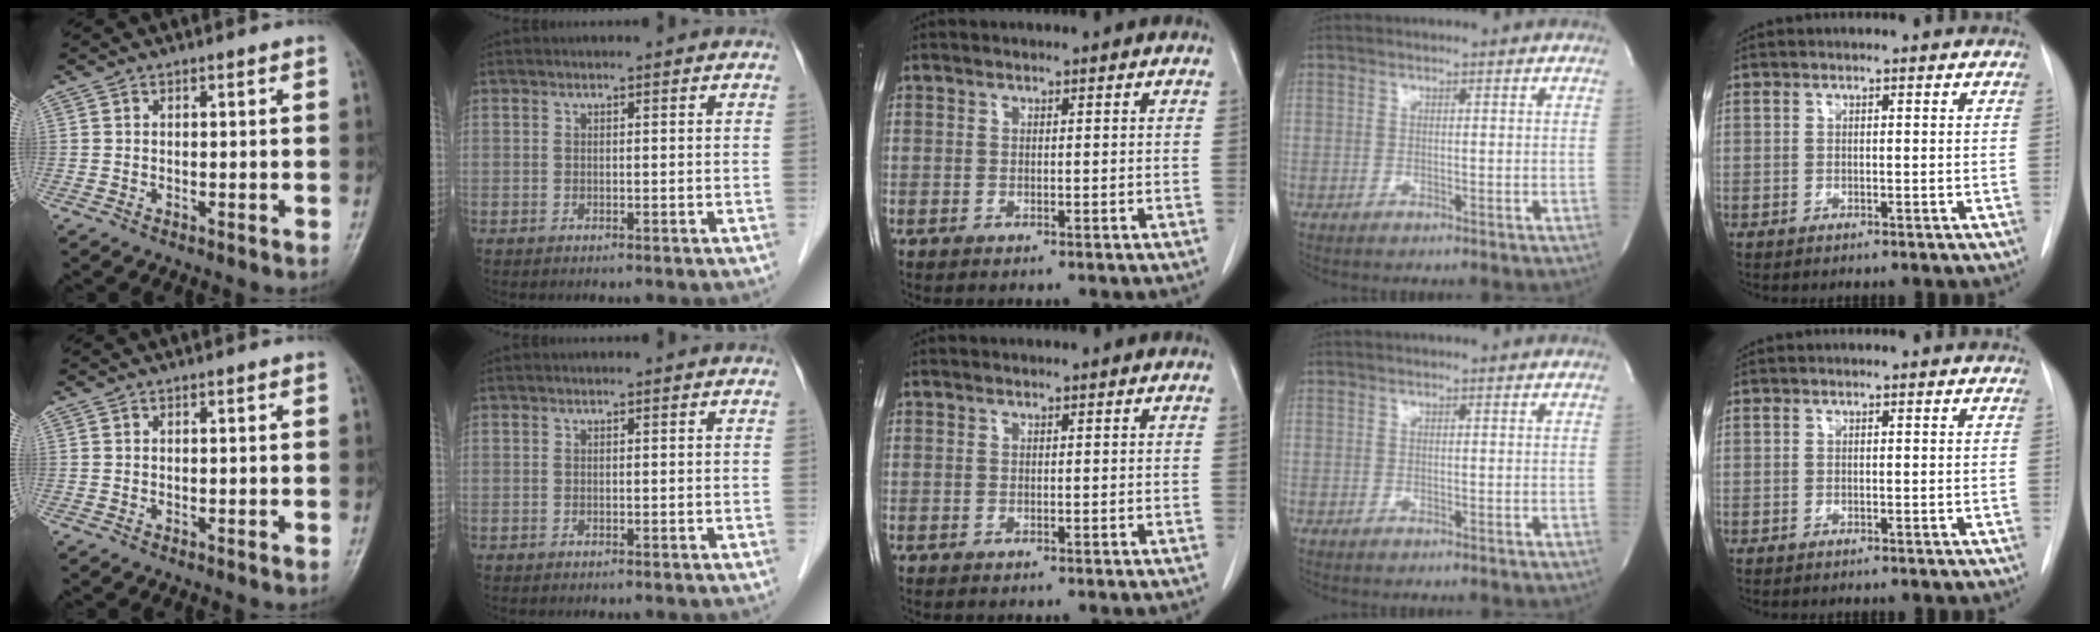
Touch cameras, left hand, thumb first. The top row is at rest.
{}